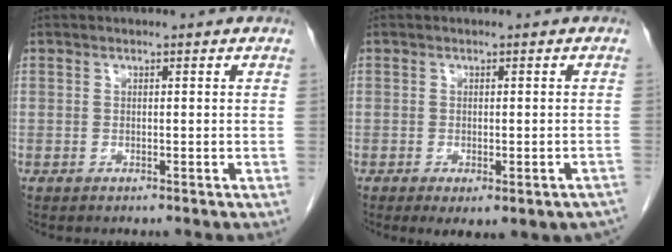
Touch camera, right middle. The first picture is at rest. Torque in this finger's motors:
{"motor_torque": [1.08, -1.05, 0.12, 0.05]}